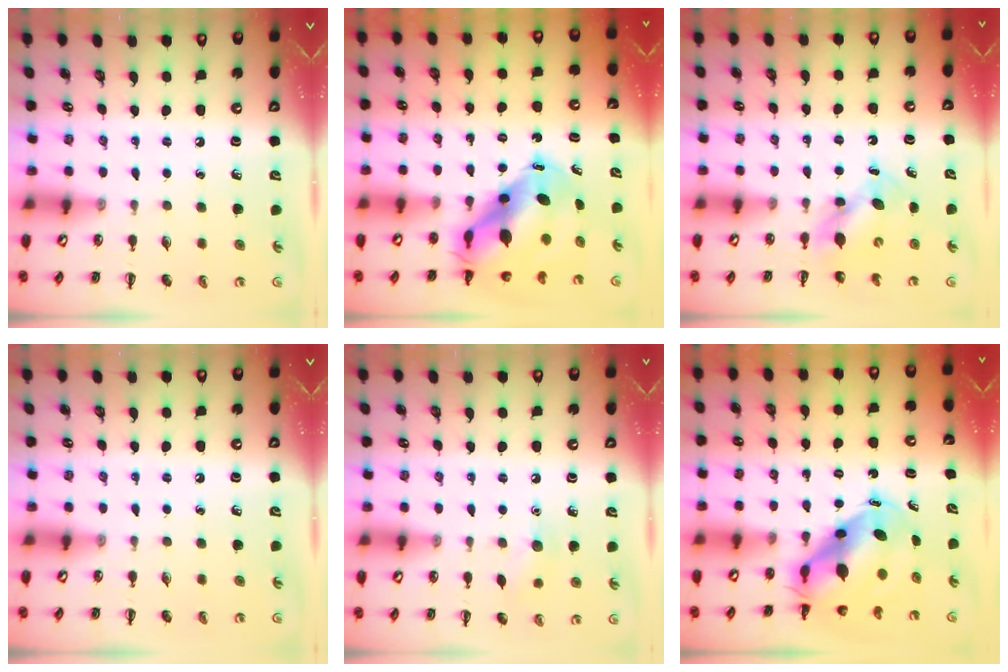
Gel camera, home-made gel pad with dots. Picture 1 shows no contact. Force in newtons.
{"total": 9.6, "press": 9.3, "slide": 2.4}
{"total": 5.6, "press": 5.6, "slide": 0.6}
{"total": 0.0}
{"total": 7.4, "press": 7.2, "slide": 1.7}
{"total": 8.1, "press": 7.9, "slide": 1.9}